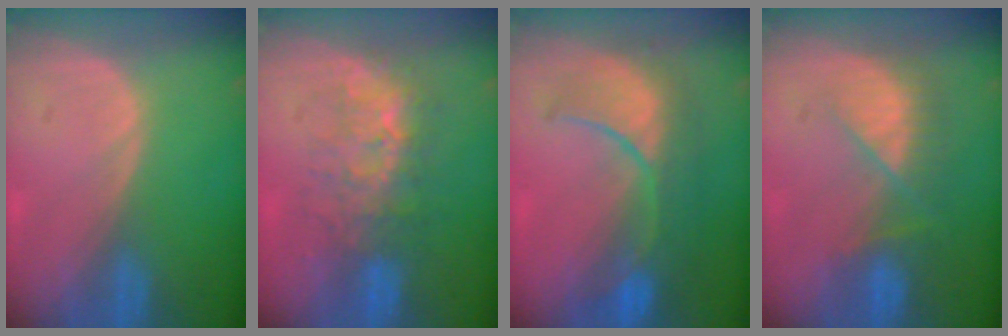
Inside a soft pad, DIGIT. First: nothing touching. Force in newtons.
{"total": 7.6, "press": 7.3, "slide": 2.3}
{"total": 10.3, "press": 9.0, "slide": 5.1}
{"total": 7.6, "press": 6.7, "slide": 3.6}